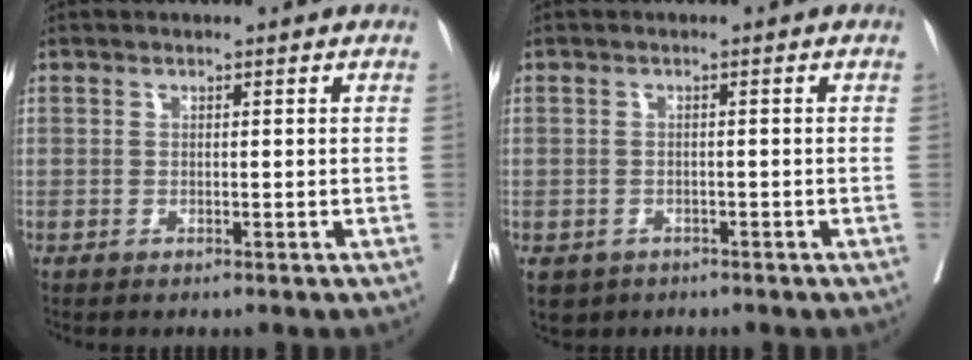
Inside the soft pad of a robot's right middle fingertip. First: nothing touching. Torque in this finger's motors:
{"motor_torque": [0.22, -0.32, 0.17, 0.03]}